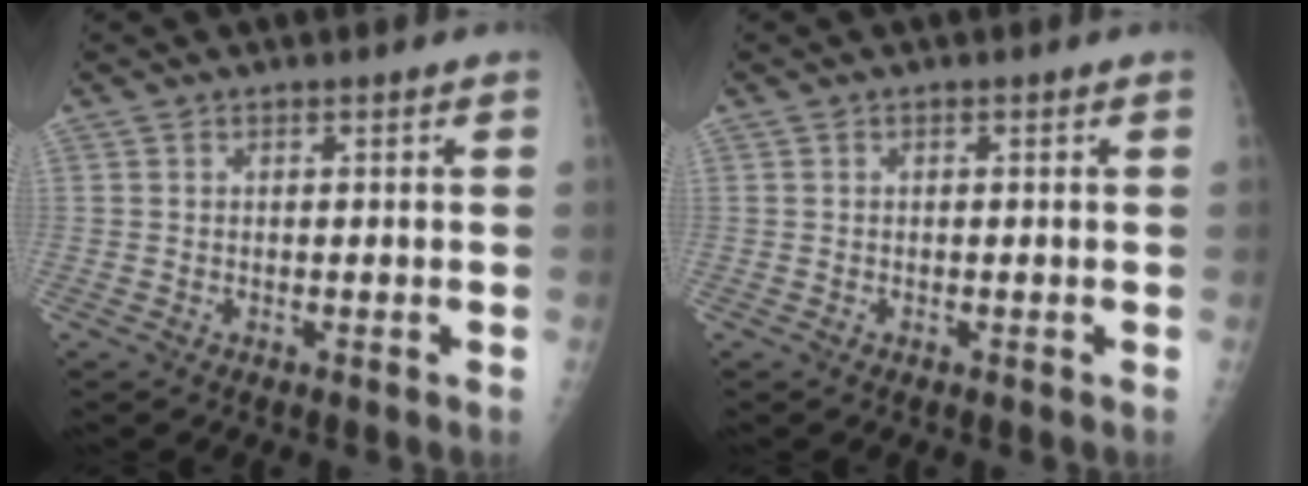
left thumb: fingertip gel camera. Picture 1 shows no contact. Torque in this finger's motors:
{"motor_torque": [-0.21, -0.05, 0.00, 0.06, 0.00]}